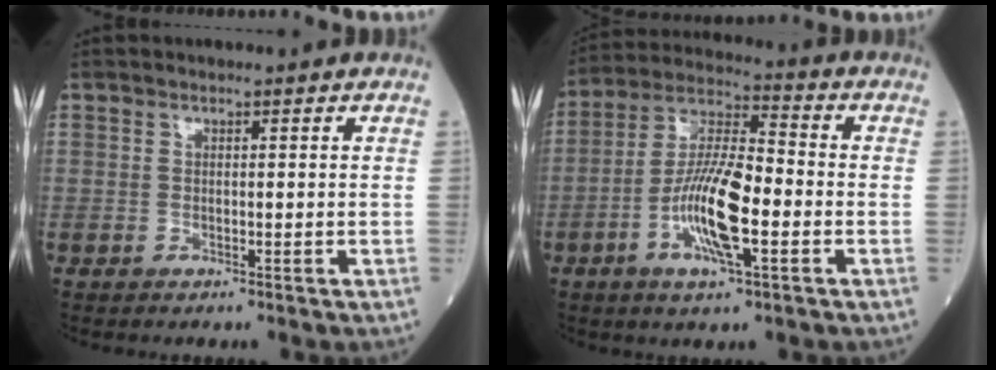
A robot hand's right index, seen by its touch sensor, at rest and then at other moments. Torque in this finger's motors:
{"motor_torque": [1.06, -0.92, 0.36, 0.21]}